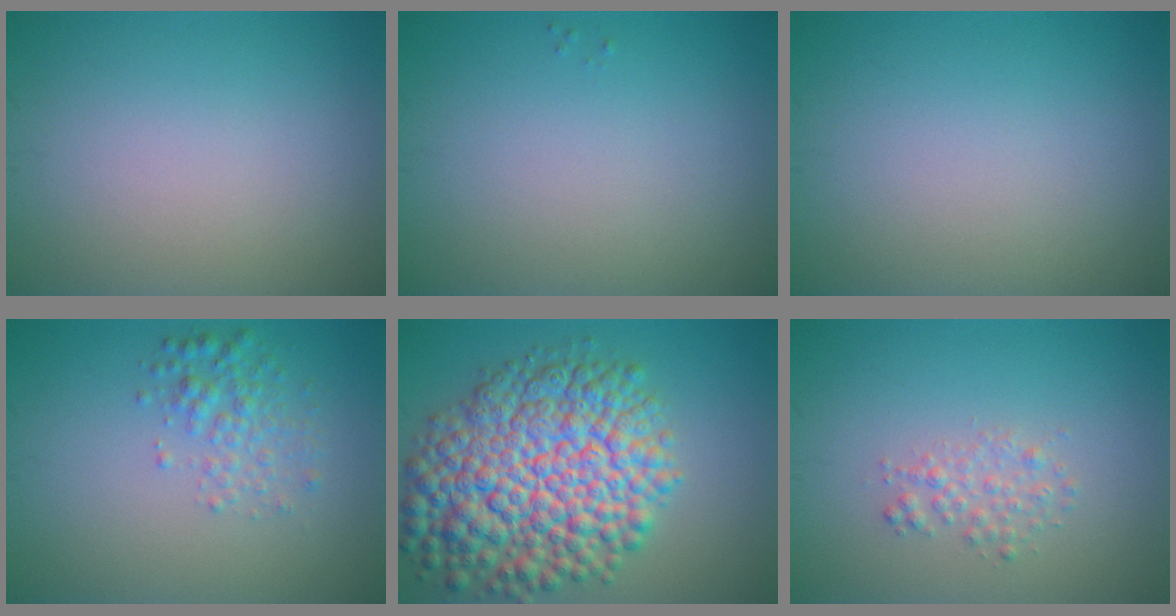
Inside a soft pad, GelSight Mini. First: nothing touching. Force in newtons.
{"total": 0.0}
{"total": 0.0}
{"total": 2.4, "press": 2.4, "slide": 0.1}
{"total": 12.8, "press": 12.8, "slide": 0.4}
{"total": 1.6, "press": 1.6, "slide": 0.1}